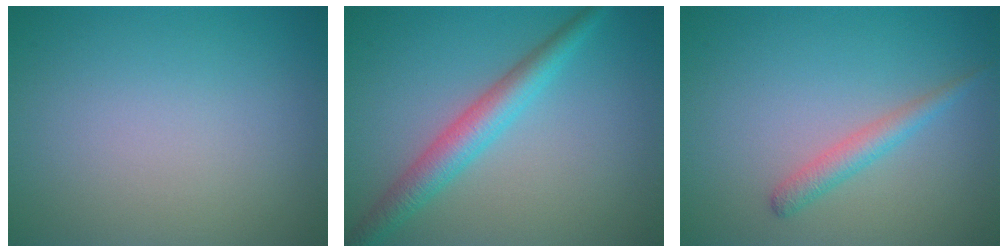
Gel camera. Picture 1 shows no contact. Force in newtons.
{"total": 3.9, "press": 3.9, "slide": 0.1}
{"total": 1.9, "press": 1.9, "slide": 0.0}